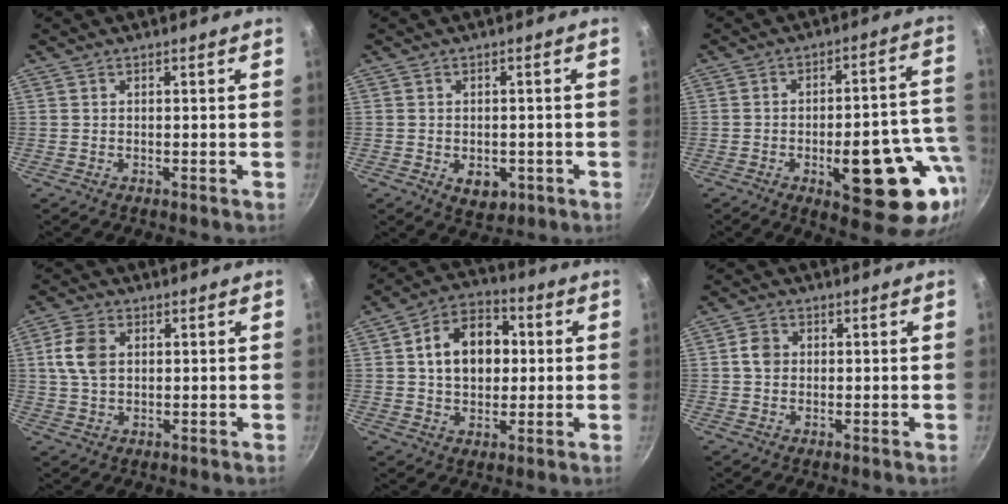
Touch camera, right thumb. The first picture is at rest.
{"total": 4.9, "force": [-1.5, 3.4, 3.2], "torque": [-0.034, 0.002, -0.011]}
{"total": 19.9, "force": [-6.1, 7.8, 17.3], "torque": [-0.179, 0.025, -0.076]}
{"total": 6.3, "force": [1.4, 4.3, 4.4], "torque": [-0.076, 0.002, 0.024]}
{"total": 13.4, "force": [1.9, 9.7, 9.1], "torque": [-0.111, 0.018, 0.020]}
{"total": 3.5, "force": [0.3, 2.9, 1.8], "torque": [-0.021, 0.006, 0.000]}